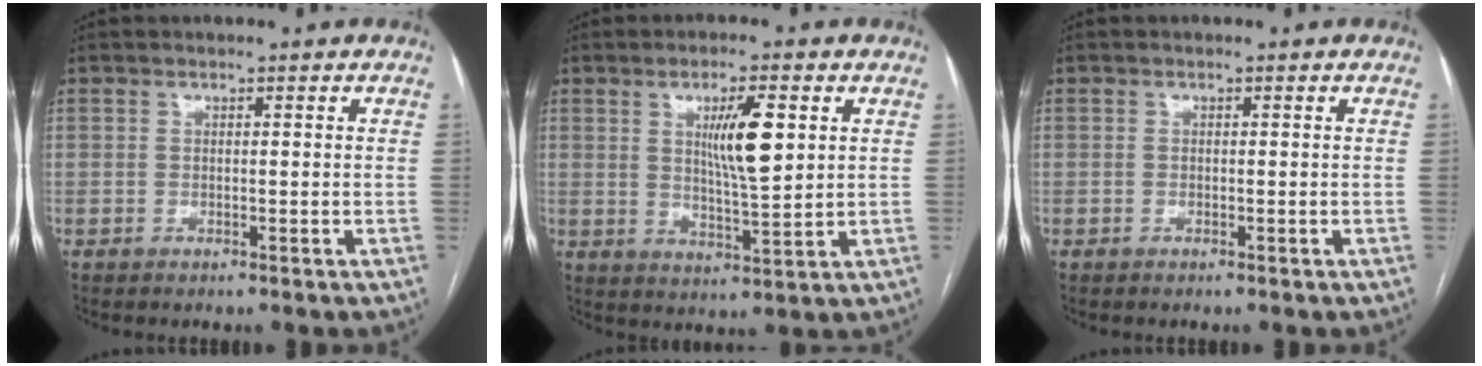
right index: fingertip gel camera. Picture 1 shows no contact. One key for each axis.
{"total": 8.0, "fx": 2.3, "fy": 1.1, "fz": 7.5, "tx": -0.128, "ty": -0.004, "tz": 0.042}
{"total": 0.0}